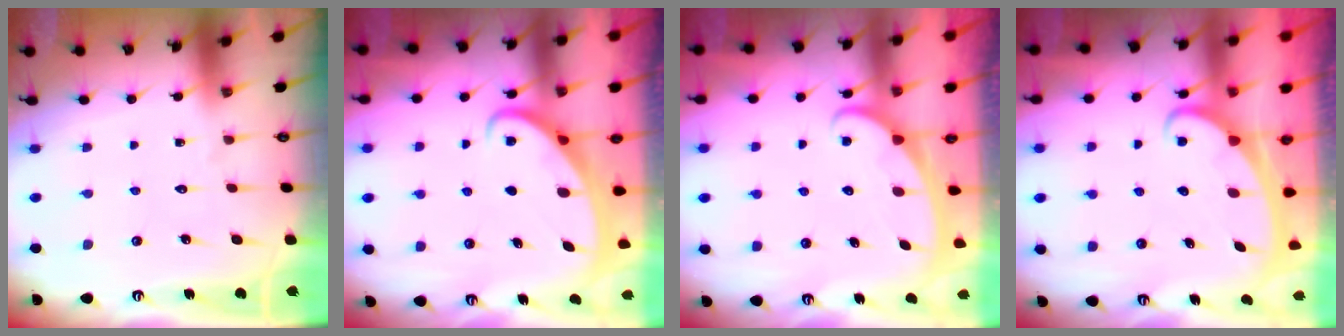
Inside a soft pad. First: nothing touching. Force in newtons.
{"total": 2.4, "press": 2.4, "slide": 0.4}
{"total": 3.9, "press": 3.8, "slide": 0.2}
{"total": 2.4, "press": 2.4, "slide": 0.3}